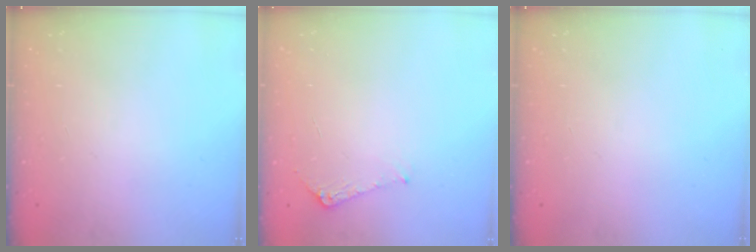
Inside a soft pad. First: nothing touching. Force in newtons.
{"total": 6.3, "press": 6.3, "slide": 0.7}
{"total": 0.0}